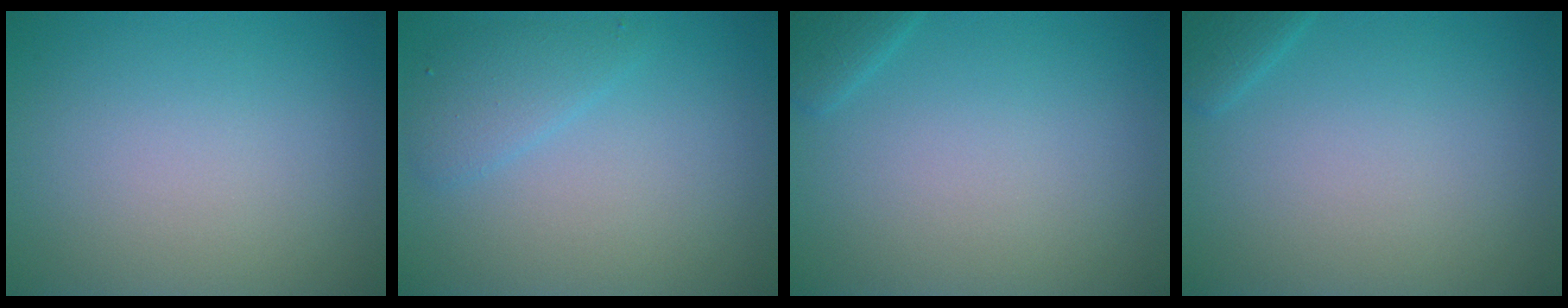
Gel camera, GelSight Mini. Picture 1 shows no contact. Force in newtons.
{"total": 2.0, "press": 2.0, "slide": 0.1}
{"total": 1.4, "press": 1.4, "slide": 0.1}
{"total": 1.4, "press": 1.4, "slide": 0.1}